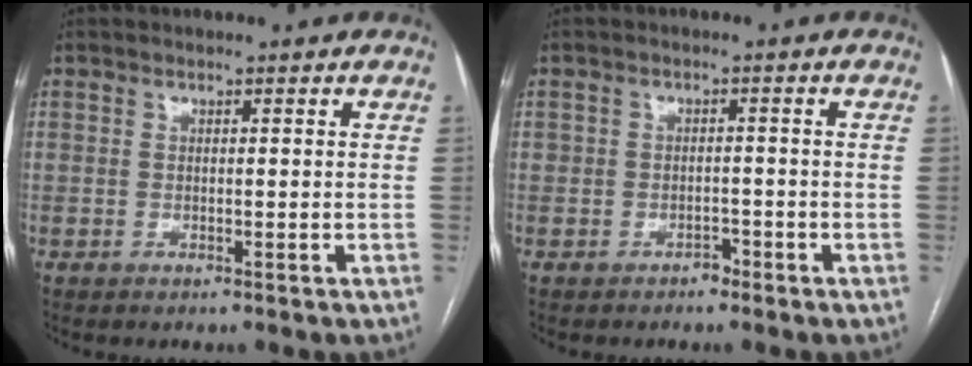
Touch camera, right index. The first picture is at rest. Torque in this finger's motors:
{"motor_torque": [-0.04, -0.06, -0.02, 0.00]}